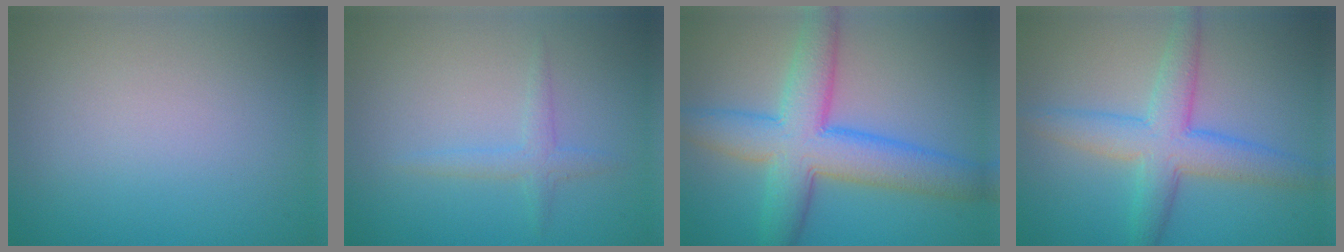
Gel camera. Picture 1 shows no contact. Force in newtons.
{"total": 1.6, "press": 1.6, "slide": 0.1}
{"total": 8.2, "press": 8.2, "slide": 0.2}
{"total": 4.5, "press": 4.5, "slide": 0.2}